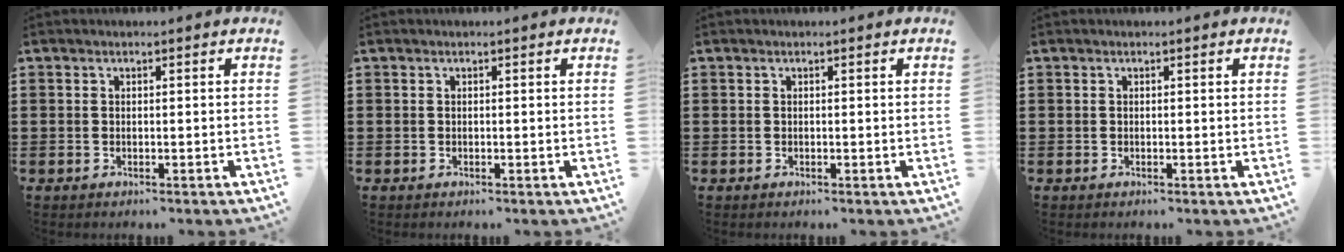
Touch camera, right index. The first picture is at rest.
{"total": 0.0}
{"total": 0.0}
{"total": 0.0}